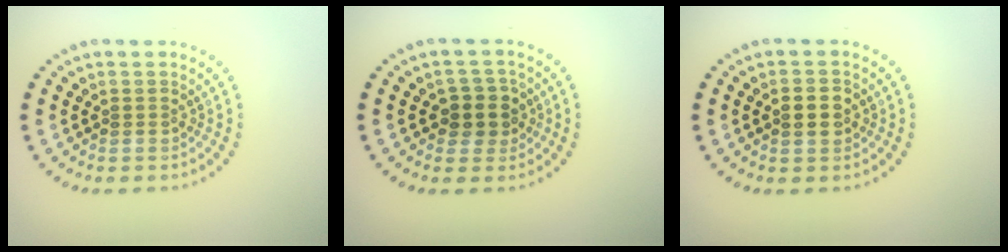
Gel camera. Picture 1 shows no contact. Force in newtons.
{"total": 2.9, "press": 2.6, "slide": 1.3}
{"total": 2.6, "press": 2.6, "slide": 0.0}